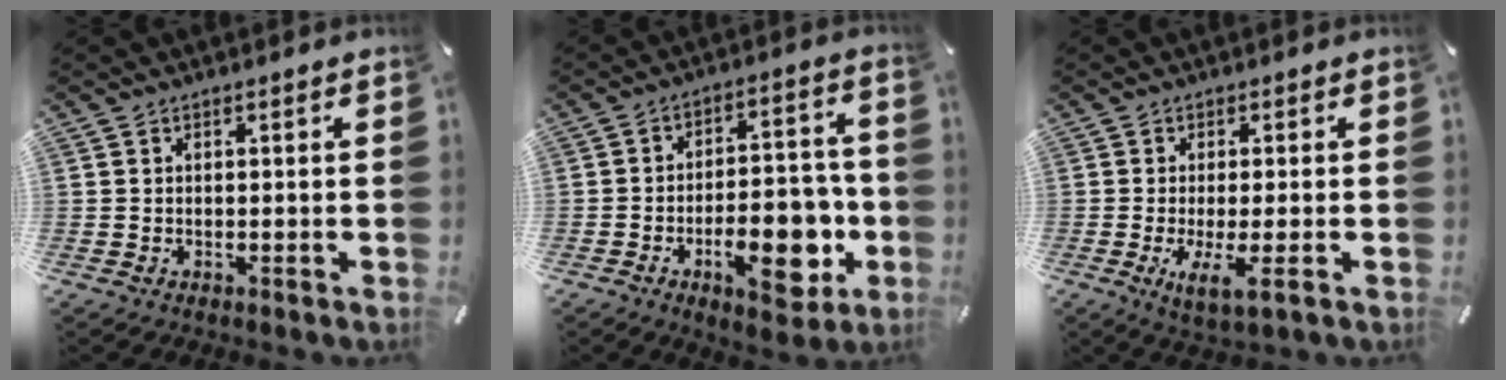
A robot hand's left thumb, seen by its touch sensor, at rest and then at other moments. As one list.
[{"total": 16.1, "force": [-5.6, 7.7, 12.9], "torque": [-0.164, 0.017, -0.085]}, {"total": 6.2, "force": [-1.3, 0.8, 6.0], "torque": [-0.125, -0.024, -0.023]}]